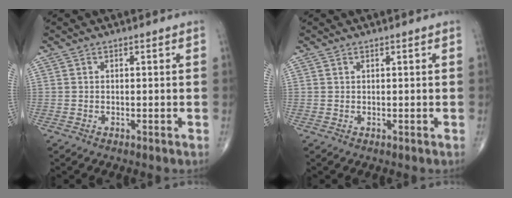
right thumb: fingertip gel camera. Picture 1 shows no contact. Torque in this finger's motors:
{"motor_torque": [0.24, -0.39, -0.40, -0.13, -0.02]}